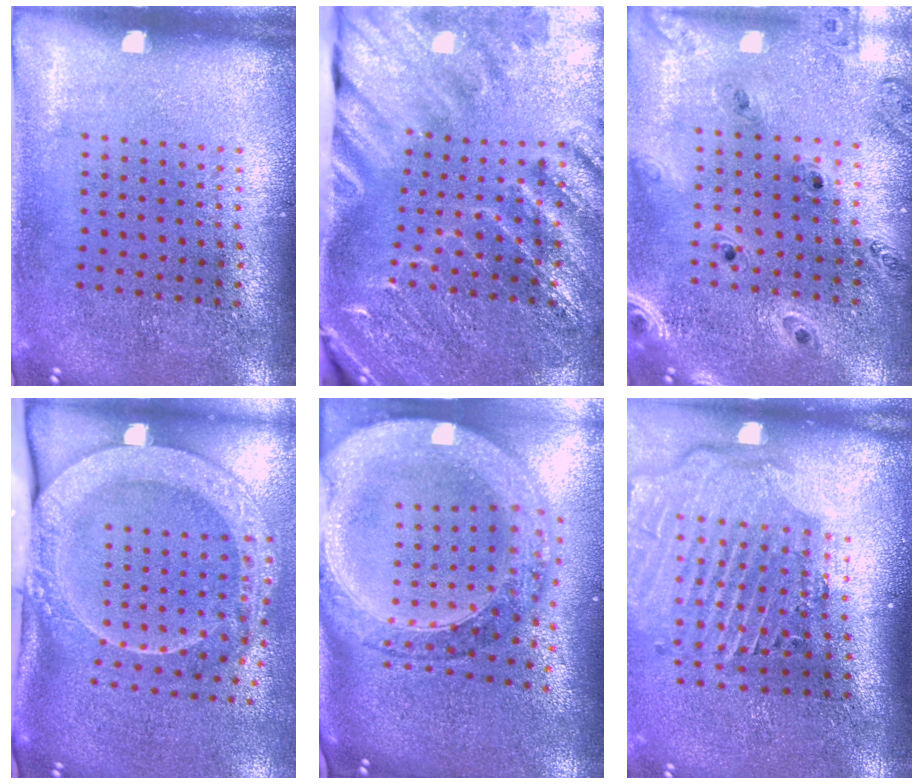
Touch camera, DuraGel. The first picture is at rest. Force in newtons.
{"total": 2.9, "press": 2.9, "slide": 0.5}
{"total": 1.2, "press": 1.2, "slide": 0.2}
{"total": 2.9, "press": 2.1, "slide": 2.0}
{"total": 2.8, "press": 2.3, "slide": 1.6}
{"total": 2.8, "press": 2.3, "slide": 1.7}